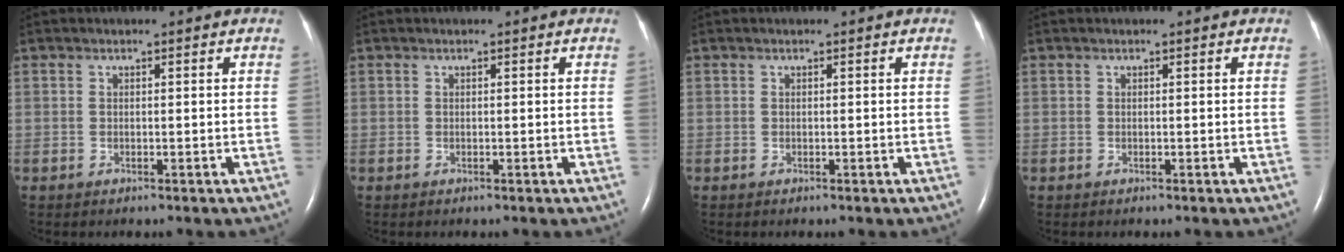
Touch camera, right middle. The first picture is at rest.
{"total": 0.0}
{"total": 0.0}
{"total": 0.0}